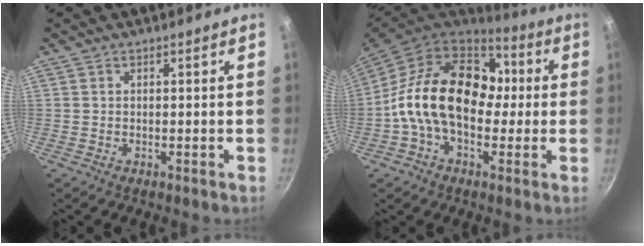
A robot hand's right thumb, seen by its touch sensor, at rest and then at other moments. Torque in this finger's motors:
{"motor_torque": [-0.62, 1.94, 1.53, -0.74, 0.25]}